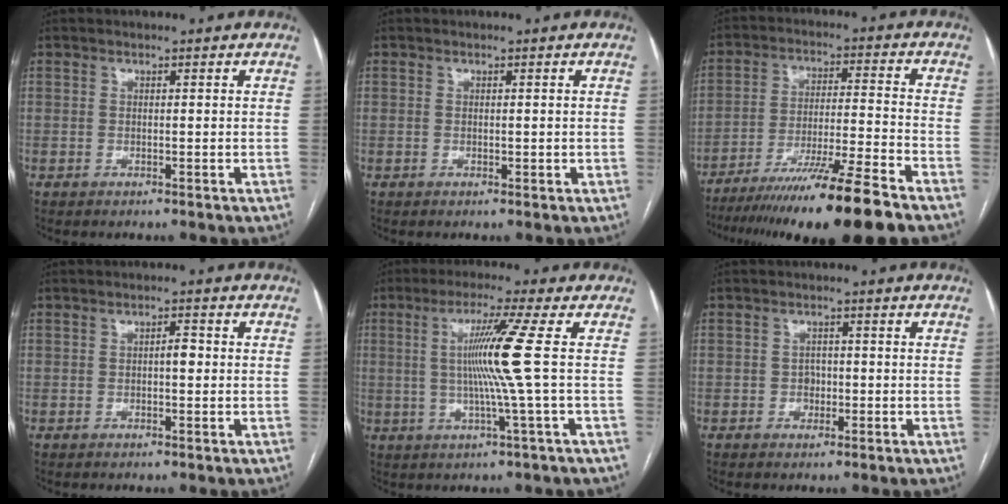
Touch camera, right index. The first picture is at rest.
{"total": 0.7, "force": [0.1, 0.5, 0.4], "torque": [-0.007, 0.001, 0.006]}
{"total": 17.1, "force": [-13.1, -1.3, 10.9], "torque": [-0.168, -0.029, -0.217]}
{"total": 1.8, "force": [-0.1, 0.7, 1.7], "torque": [-0.024, 0.005, -0.003]}
{"total": 8.8, "force": [0.7, -2.7, 8.4], "torque": [-0.156, -0.001, 0.021]}
{"total": 1.8, "force": [-0.5, 1.6, 0.8], "torque": [-0.008, 0.008, -0.003]}